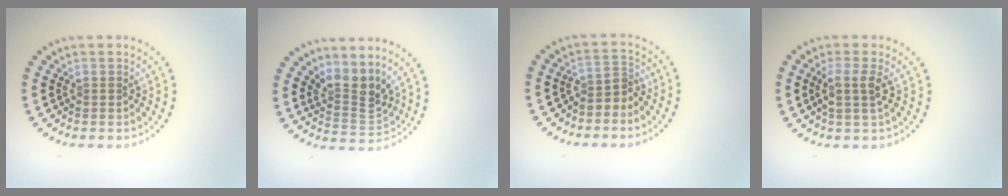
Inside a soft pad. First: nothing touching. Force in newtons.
{"total": 3.1, "press": 2.2, "slide": 2.2}
{"total": 2.2, "press": 1.5, "slide": 1.6}
{"total": 2.4, "press": 2.0, "slide": 1.3}